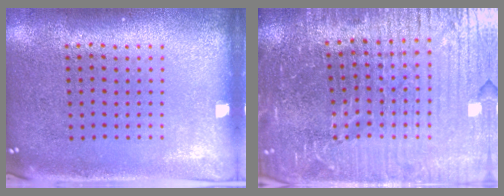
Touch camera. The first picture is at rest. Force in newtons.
{"total": 6.9, "press": 6.0, "slide": 3.4}